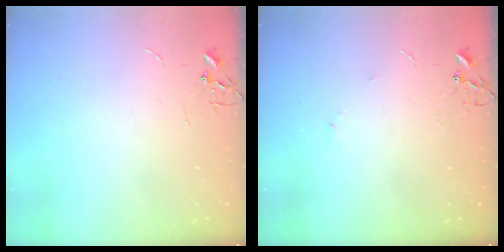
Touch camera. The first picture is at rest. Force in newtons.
{"total": 4.1, "press": 4.0, "slide": 0.5}